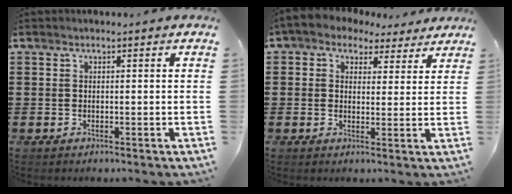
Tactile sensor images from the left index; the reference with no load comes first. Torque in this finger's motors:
{"motor_torque": [1.85, 0.29, 0.90, 0.19]}